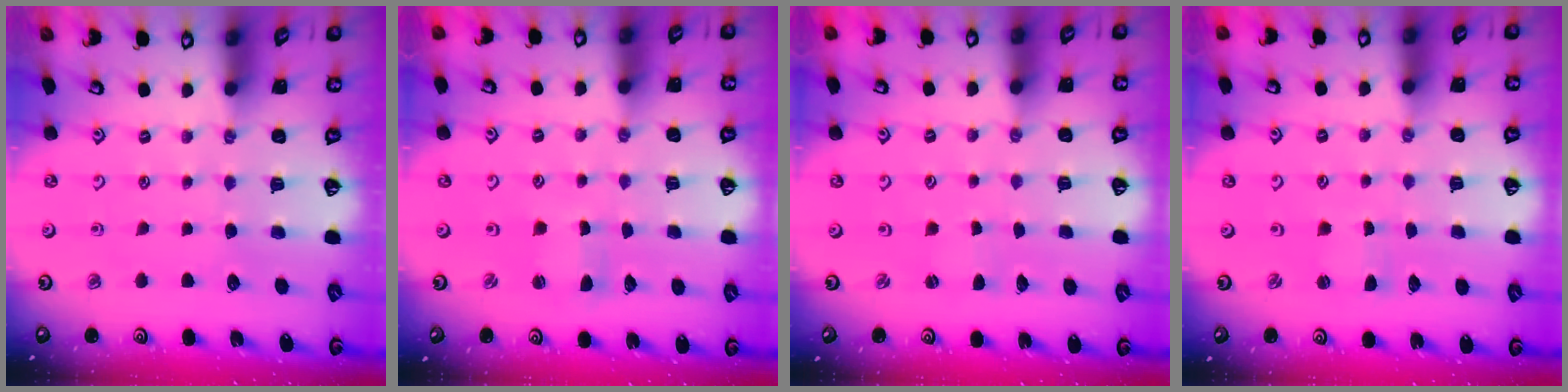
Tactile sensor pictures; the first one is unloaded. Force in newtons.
{"total": 1.2, "press": 1.1, "slide": 0.3}
{"total": 0.5, "press": 0.5, "slide": 0.1}
{"total": 0.7, "press": 0.7, "slide": 0.2}